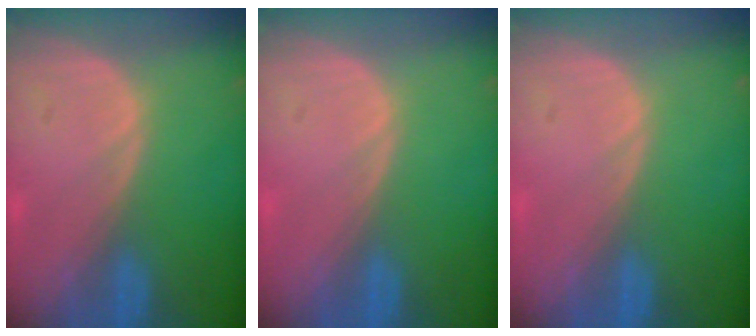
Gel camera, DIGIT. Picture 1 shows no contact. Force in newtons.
{"total": 0.0}
{"total": 0.0}